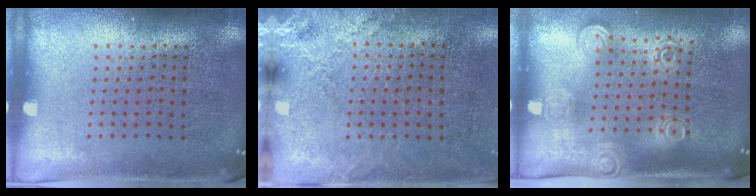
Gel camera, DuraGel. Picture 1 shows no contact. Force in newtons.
{"total": 2.5, "press": 2.1, "slide": 1.3}
{"total": 1.7, "press": 1.3, "slide": 1.1}